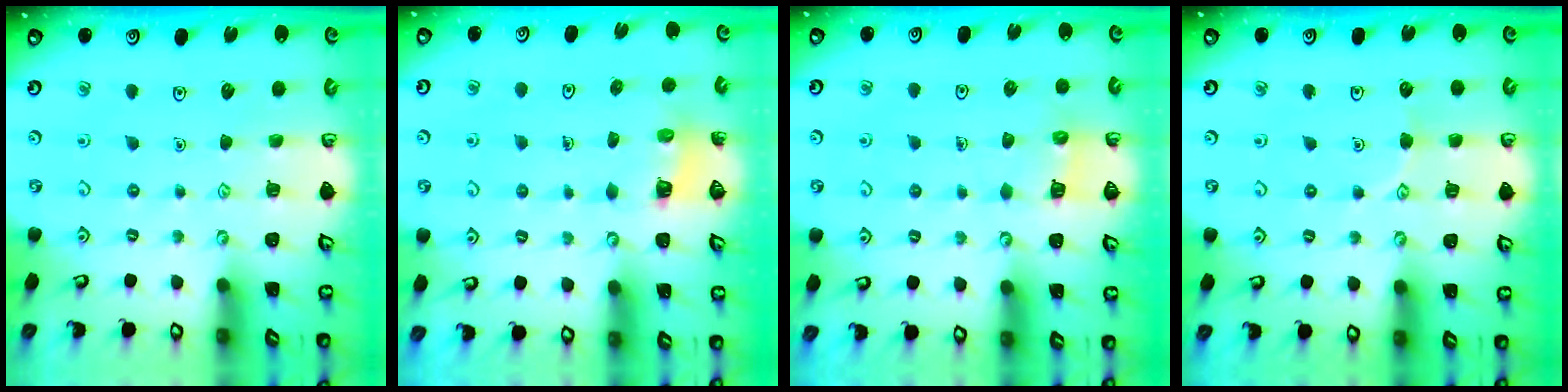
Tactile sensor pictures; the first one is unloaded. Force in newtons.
{"total": 2.9, "press": 2.9, "slide": 0.2}
{"total": 3.8, "press": 3.8, "slide": 0.4}
{"total": 4.5, "press": 4.5, "slide": 0.5}